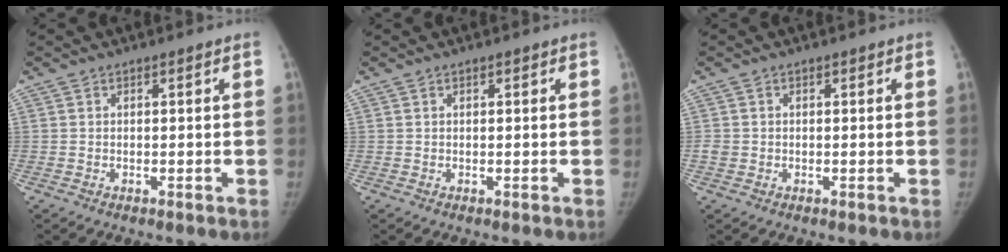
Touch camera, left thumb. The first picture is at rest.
{"total": 0.0}
{"total": 1.5, "force": [-0.3, 1.4, 0.5], "torque": [-0.002, 0.004, -0.006]}